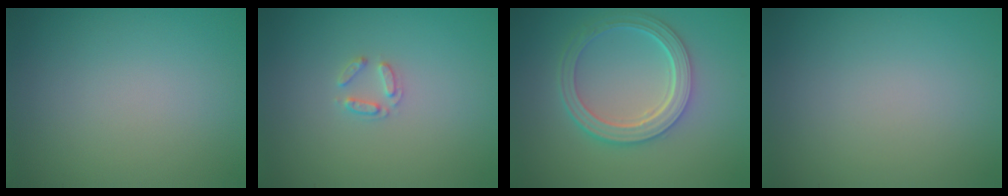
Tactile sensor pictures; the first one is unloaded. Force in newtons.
{"total": 1.5, "press": 1.4, "slide": 0.2}
{"total": 5.0, "press": 3.9, "slide": 3.1}
{"total": 0.0}